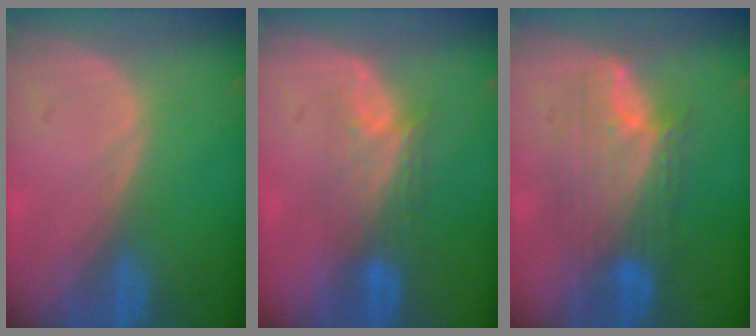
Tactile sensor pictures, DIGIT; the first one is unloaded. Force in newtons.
{"total": 5.2, "press": 5.0, "slide": 1.4}
{"total": 8.2, "press": 8.2, "slide": 0.2}